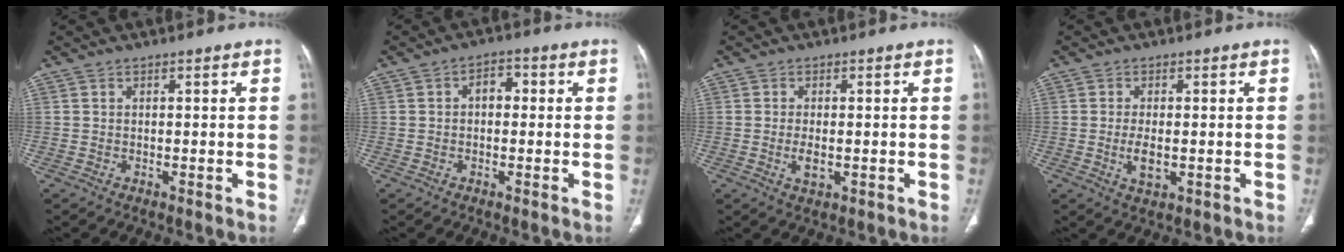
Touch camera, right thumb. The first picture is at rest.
{"total": 3.5, "force": [0.2, 2.4, 2.6], "torque": [-0.027, 0.014, -0.004]}
{"total": 3.1, "force": [-0.6, 1.5, 2.7], "torque": [-0.053, -0.005, -0.009]}
{"total": 4.0, "force": [-0.6, 1.9, 3.5], "torque": [-0.068, -0.007, -0.009]}